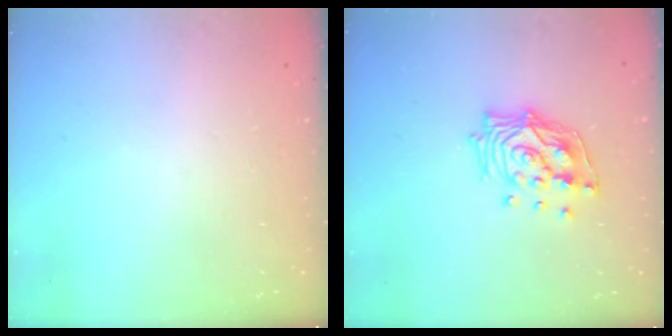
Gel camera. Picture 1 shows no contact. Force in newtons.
{"total": 14.1, "press": 14.0, "slide": 1.8}